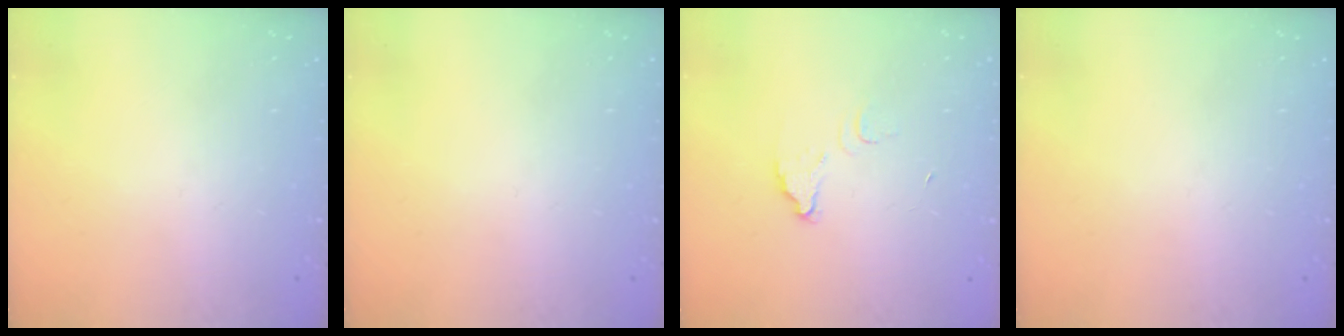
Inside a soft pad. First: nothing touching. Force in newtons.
{"total": 0.0}
{"total": 3.7, "press": 3.7, "slide": 0.3}
{"total": 0.0}